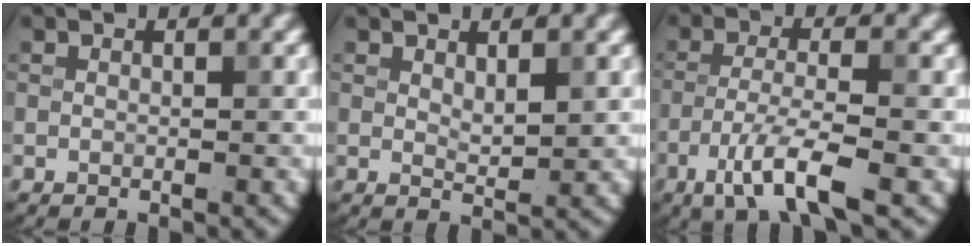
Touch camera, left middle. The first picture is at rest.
{"total": 1.6, "force": [0.7, 0.6, 1.3], "torque": [-0.024, -0.004, 0.015]}
{"total": 5.5, "force": [-3.0, 1.1, 4.5], "torque": [-0.087, -0.001, -0.063]}